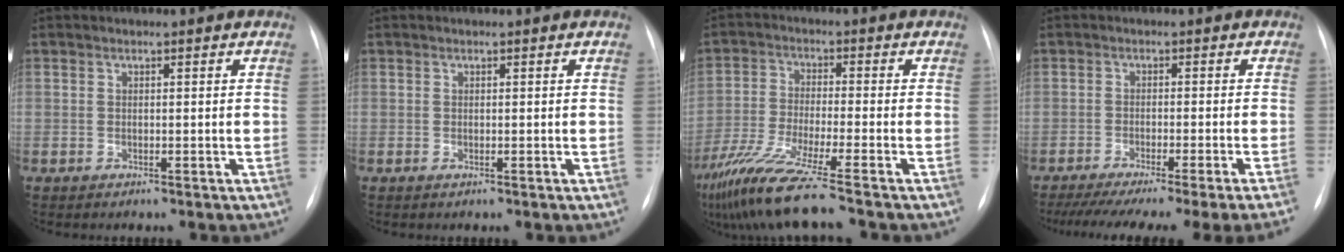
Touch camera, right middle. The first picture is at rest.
{"total": 0.0}
{"total": 11.5, "force": [-8.8, -1.3, 7.4], "torque": [-0.143, -0.046, -0.157]}
{"total": 19.5, "force": [-16.8, -1.4, 9.8], "torque": [-0.106, -0.049, -0.231]}